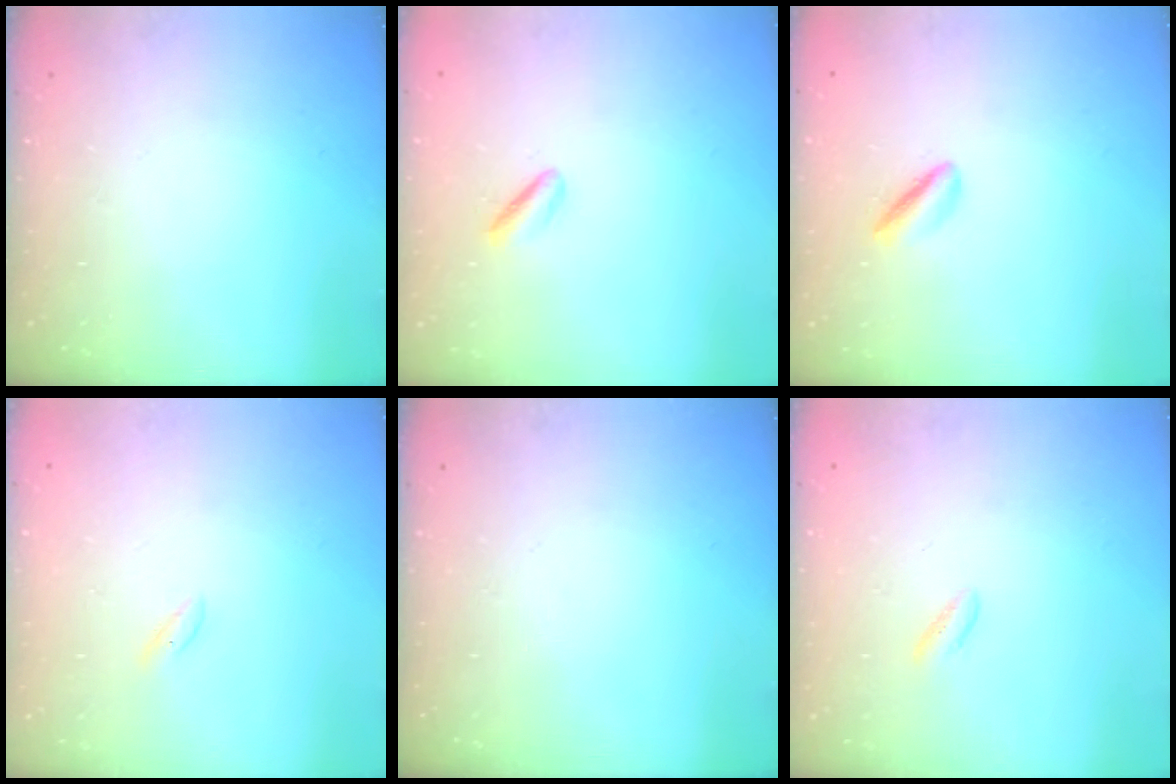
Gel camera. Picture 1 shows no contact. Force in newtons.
{"total": 1.5, "press": 1.2, "slide": 0.9}
{"total": 2.0, "press": 1.9, "slide": 0.6}
{"total": 0.6, "press": 0.2, "slide": 0.6}
{"total": 0.0}
{"total": 1.0, "press": 0.8, "slide": 0.6}